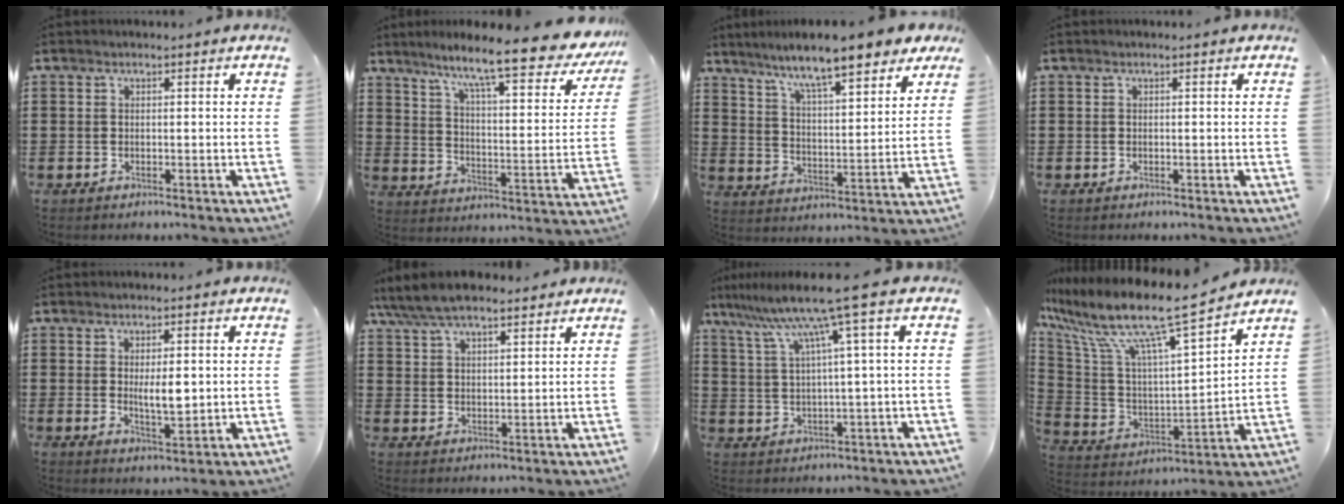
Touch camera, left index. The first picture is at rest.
{"total": 11.0, "force": [9.0, 0.0, 6.3], "torque": [-0.131, -0.067, 0.140]}
{"total": 9.1, "force": [7.7, 0.4, 4.8], "torque": [-0.114, -0.038, 0.126]}
{"total": 0.0}
{"total": 4.6, "force": [0.6, 1.5, 4.3], "torque": [-0.067, -0.003, 0.005]}
{"total": 7.0, "force": [5.9, 2.4, 2.9], "torque": [-0.077, -0.008, 0.110]}
{"total": 9.4, "force": [5.1, -1.1, 7.9], "torque": [-0.181, -0.028, 0.075]}
{"total": 12.6, "force": [9.4, 1.6, 8.2], "torque": [-0.193, -0.062, 0.152]}